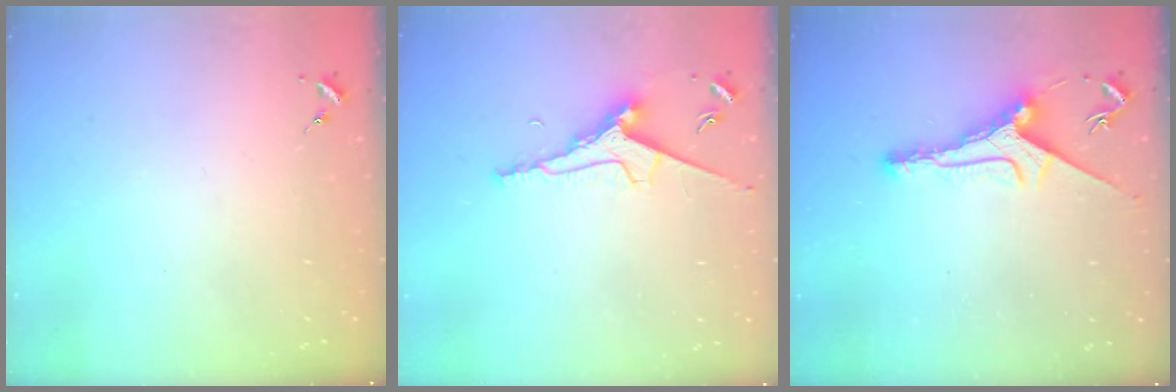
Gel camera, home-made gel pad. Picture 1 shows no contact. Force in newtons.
{"total": 8.9, "press": 8.8, "slide": 1.0}
{"total": 9.7, "press": 9.7, "slide": 0.8}